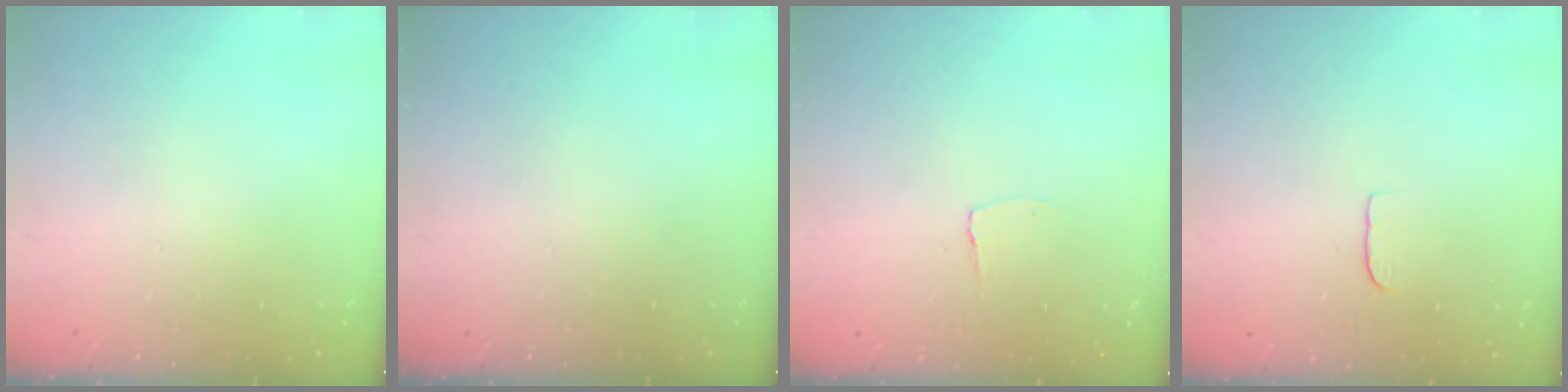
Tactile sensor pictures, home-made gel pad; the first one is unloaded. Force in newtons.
{"total": 0.0}
{"total": 2.9, "press": 2.9, "slide": 0.3}
{"total": 4.5, "press": 4.5, "slide": 0.3}